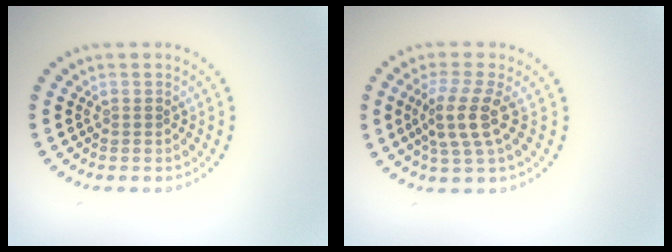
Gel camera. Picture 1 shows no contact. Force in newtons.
{"total": 3.6, "press": 3.2, "slide": 1.6}